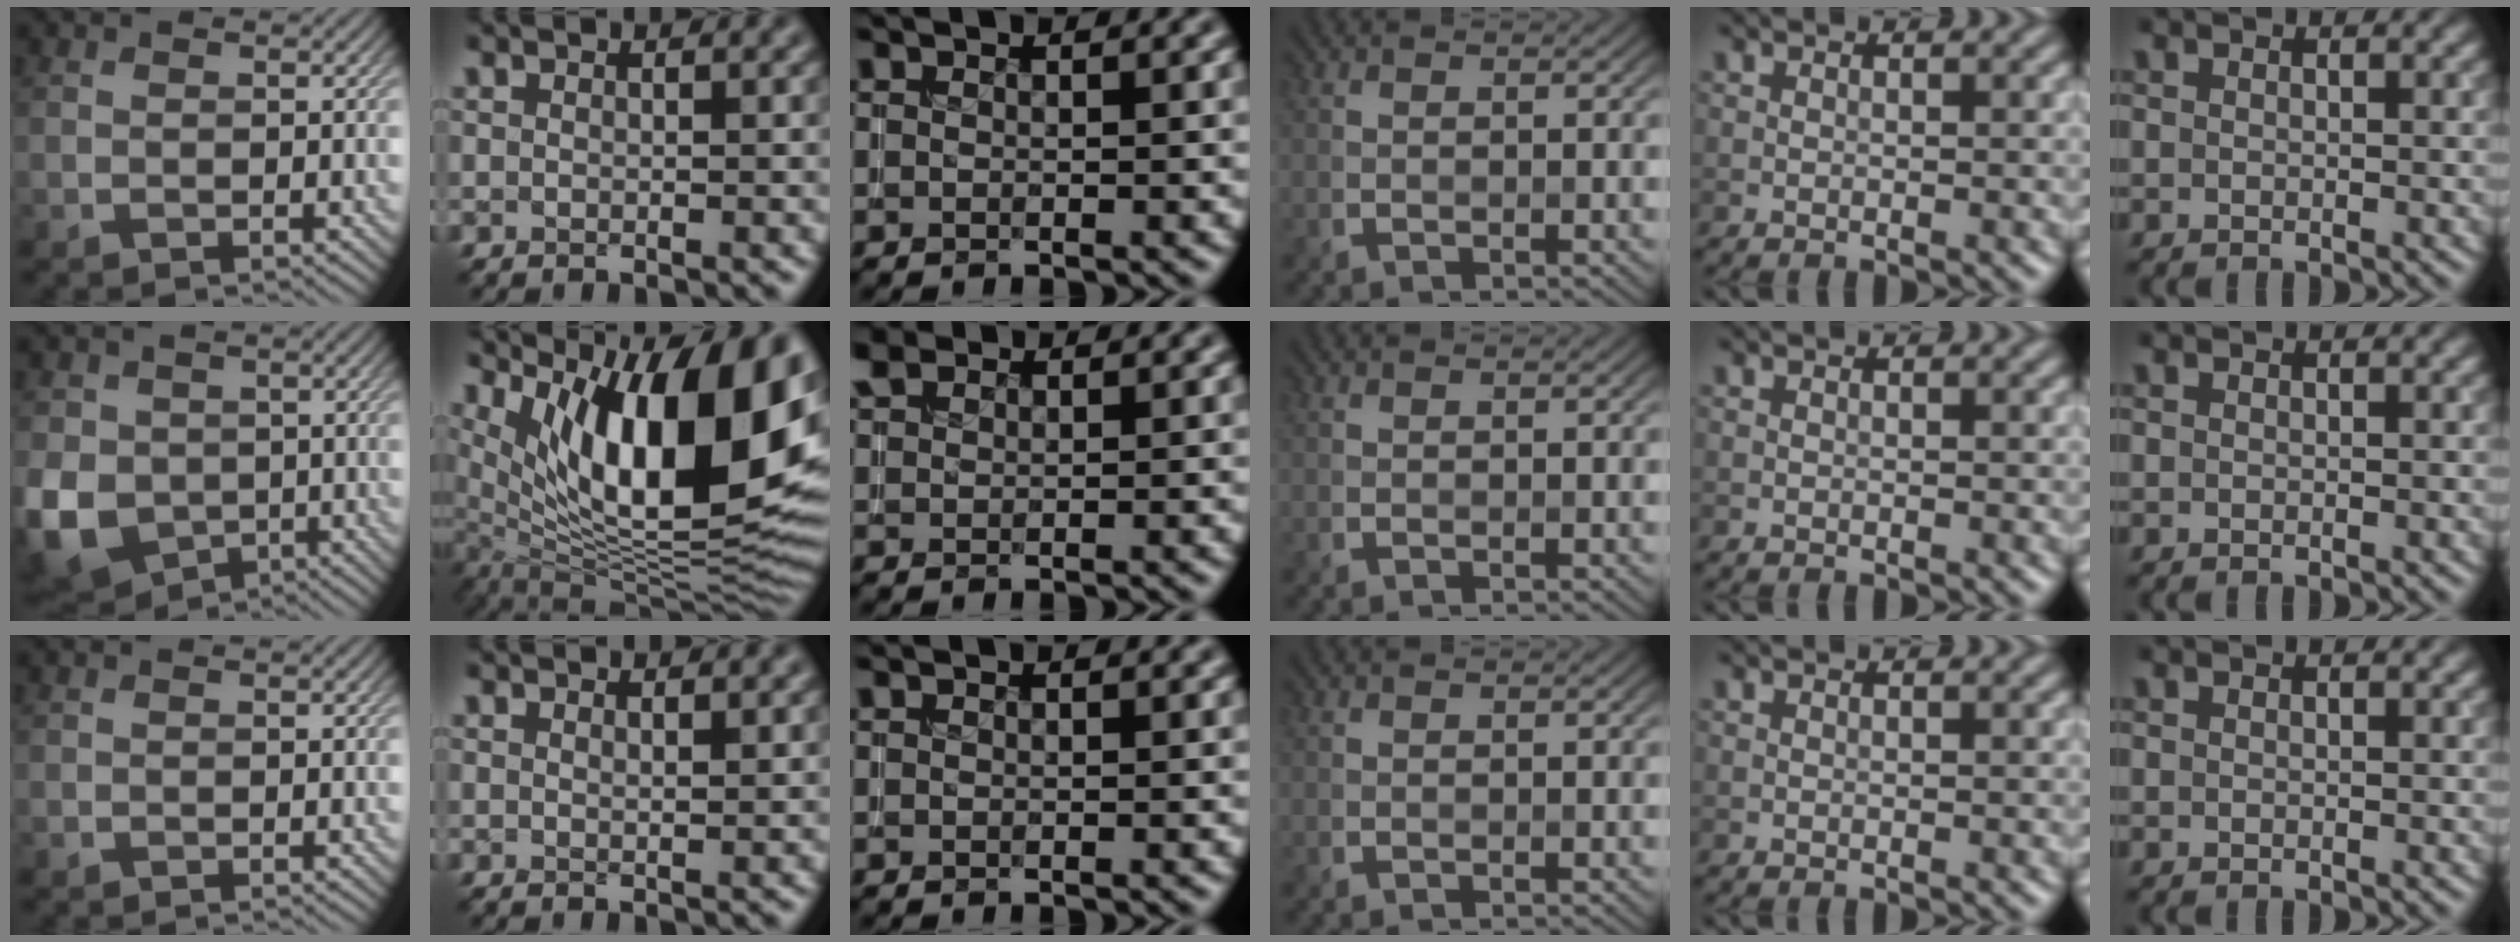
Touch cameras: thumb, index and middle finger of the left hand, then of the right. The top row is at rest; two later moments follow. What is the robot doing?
{"motion": "insert", "object": "coin"}